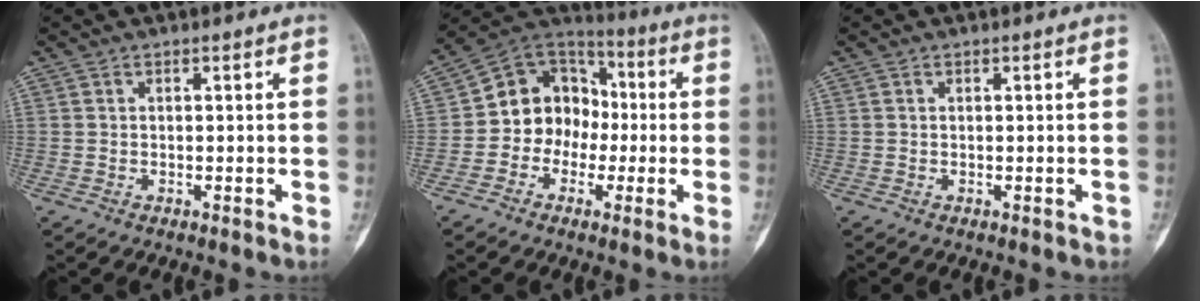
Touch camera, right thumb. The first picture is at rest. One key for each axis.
{"total": 13.0, "fx": -1.9, "fy": 11.1, "fz": 6.5, "tx": -0.055, "ty": 0.042, "tz": -0.046}
{"total": 0.0}